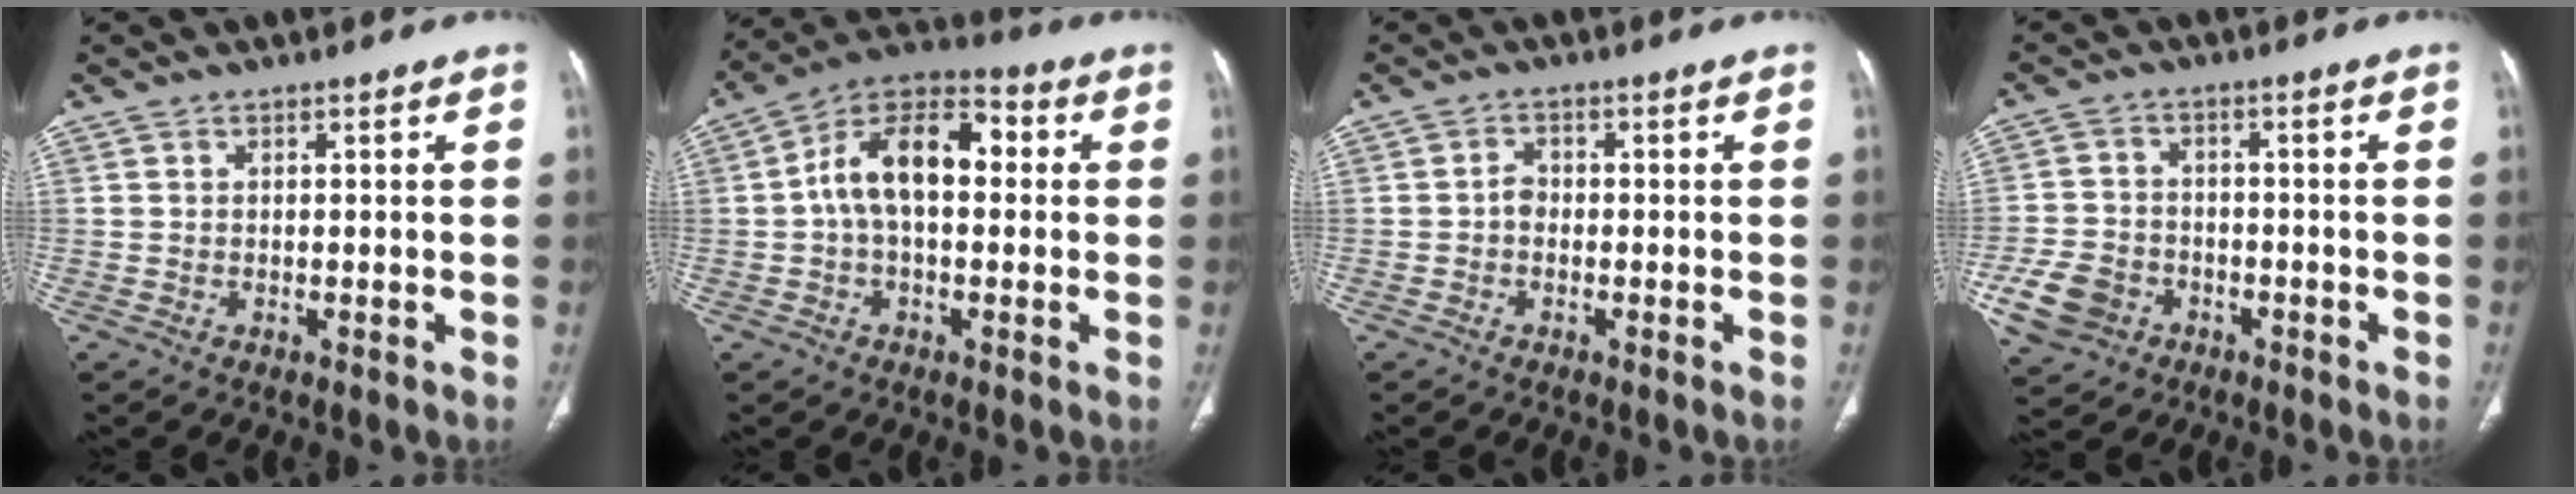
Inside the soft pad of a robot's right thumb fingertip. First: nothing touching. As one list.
[{"total": 13.9, "force": [1.2, 8.0, 11.3], "torque": [-0.178, 0.042, 0.008]}, {"total": 1.9, "force": [-0.5, 1.5, 1.1], "torque": [-0.009, 0.007, -0.015]}, {"total": 8.5, "force": [-3.7, 6.7, 3.7], "torque": [-0.067, 0.021, -0.063]}]